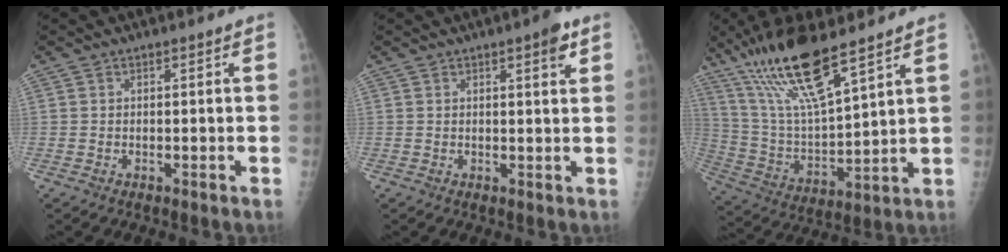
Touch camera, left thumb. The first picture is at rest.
{"total": 3.5, "force": [1.9, 0.7, 2.8], "torque": [-0.034, -0.009, 0.023]}
{"total": 18.0, "force": [12.2, 3.5, 12.8], "torque": [-0.239, -0.054, 0.244]}